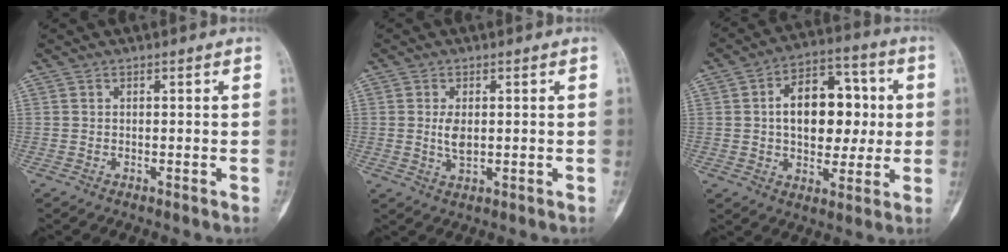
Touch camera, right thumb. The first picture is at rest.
{"total": 3.2, "force": [0.1, 1.4, 2.9], "torque": [-0.055, -0.007, 0.005]}
{"total": 15.8, "force": [1.5, 9.9, 12.2], "torque": [-0.139, 0.024, 0.019]}